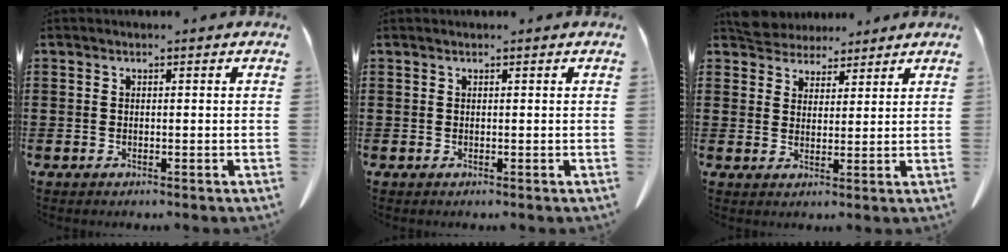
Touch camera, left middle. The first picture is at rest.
{"total": 0.0}
{"total": 4.8, "force": [4.5, 1.6, 0.2], "torque": [-0.023, -0.009, 0.087]}